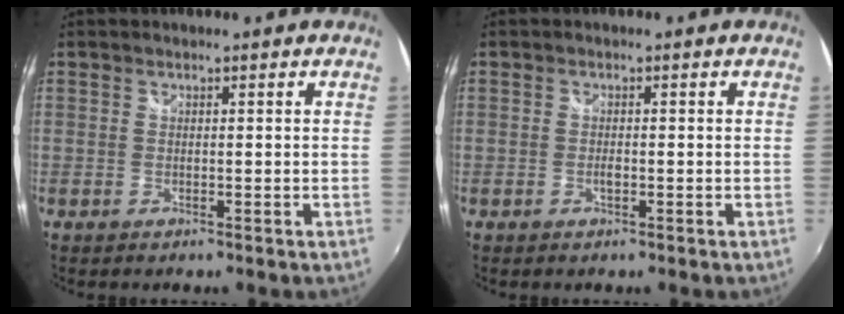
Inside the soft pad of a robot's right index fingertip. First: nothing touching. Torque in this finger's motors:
{"motor_torque": [0.15, 0.08, 0.06, 0.01]}